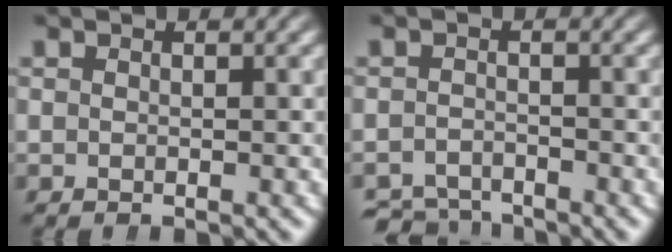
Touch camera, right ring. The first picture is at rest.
{"total": 3.8, "force": [-3.6, 1.0, 0.2], "torque": [0.002, -0.022, -0.057]}